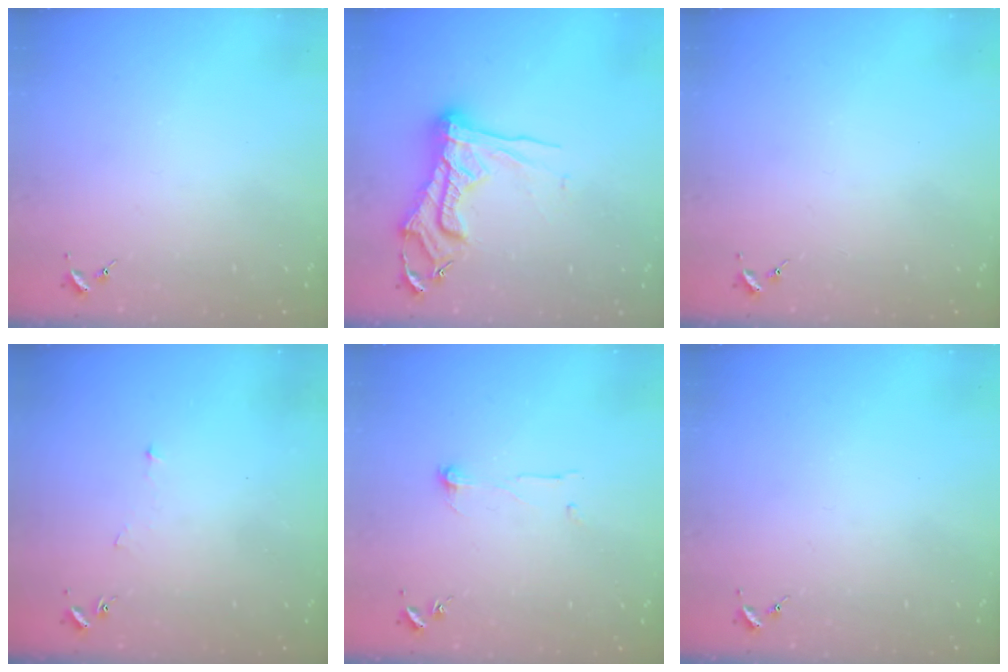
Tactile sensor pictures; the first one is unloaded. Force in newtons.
{"total": 15.8, "press": 15.7, "slide": 1.5}
{"total": 0.0}
{"total": 3.7, "press": 3.7, "slide": 0.2}
{"total": 4.0, "press": 4.0, "slide": 0.3}
{"total": 0.0}